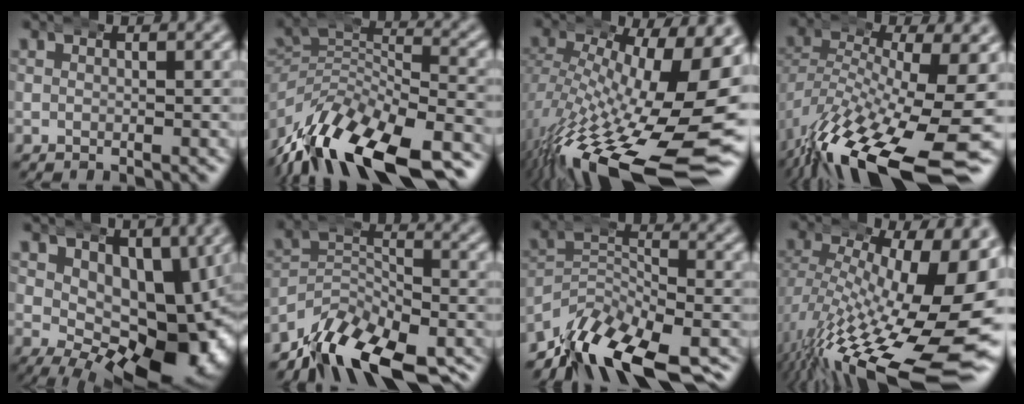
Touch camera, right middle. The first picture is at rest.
{"total": 12.9, "force": [-7.3, 6.9, 8.1], "torque": [-0.133, -0.034, -0.103]}
{"total": 15.9, "force": [-6.8, 6.2, 13.0], "torque": [-0.208, -0.062, -0.066]}
{"total": 11.9, "force": [-6.1, 5.1, 8.8], "torque": [-0.177, -0.056, -0.069]}
{"total": 12.8, "force": [-0.9, 7.6, 10.3], "torque": [-0.158, -0.051, 0.009]}
{"total": 9.0, "force": [-6.1, 4.2, 5.1], "torque": [-0.060, -0.015, -0.100]}
{"total": 9.4, "force": [-5.9, 4.6, 5.8], "torque": [-0.081, -0.020, -0.091]}
{"total": 15.2, "force": [-5.3, 6.4, 12.8], "torque": [-0.196, -0.060, -0.042]}